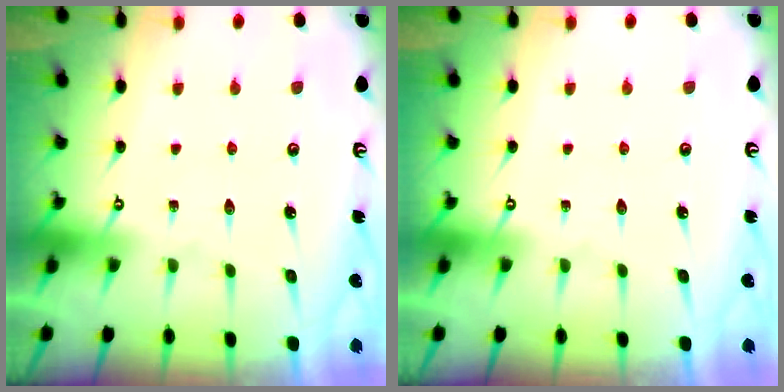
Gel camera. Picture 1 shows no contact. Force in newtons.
{"total": 0.0}